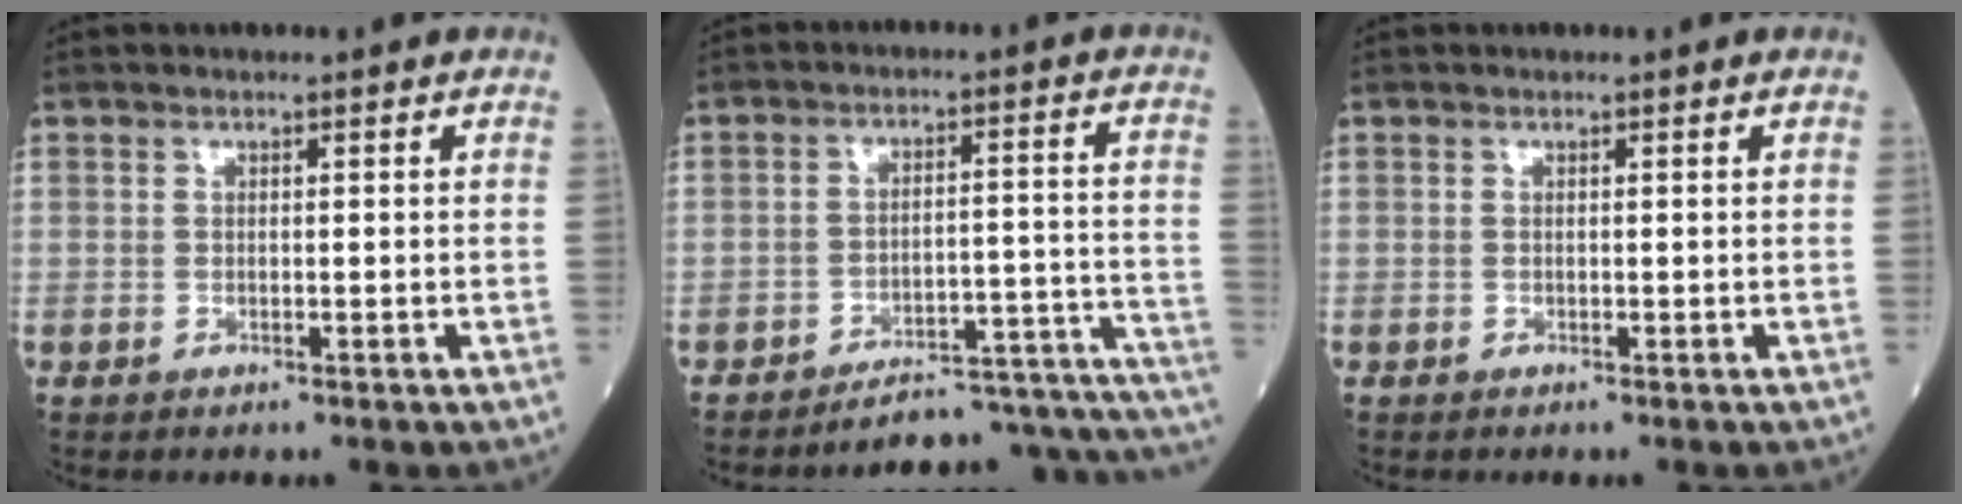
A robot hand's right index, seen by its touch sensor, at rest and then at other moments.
{"total": 17.1, "force": [-16.9, 0.6, 2.7], "torque": [0.021, 0.044, -0.214]}
{"total": 0.0}